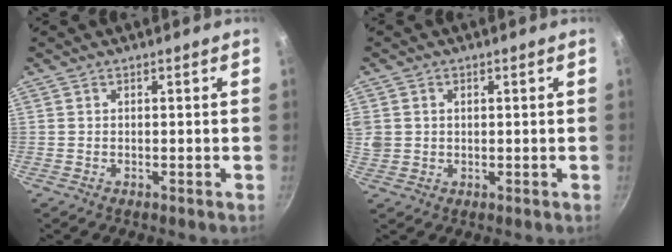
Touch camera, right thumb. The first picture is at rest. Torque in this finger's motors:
{"motor_torque": [-0.04, 0.36, 0.77, 0.10, 0.20]}